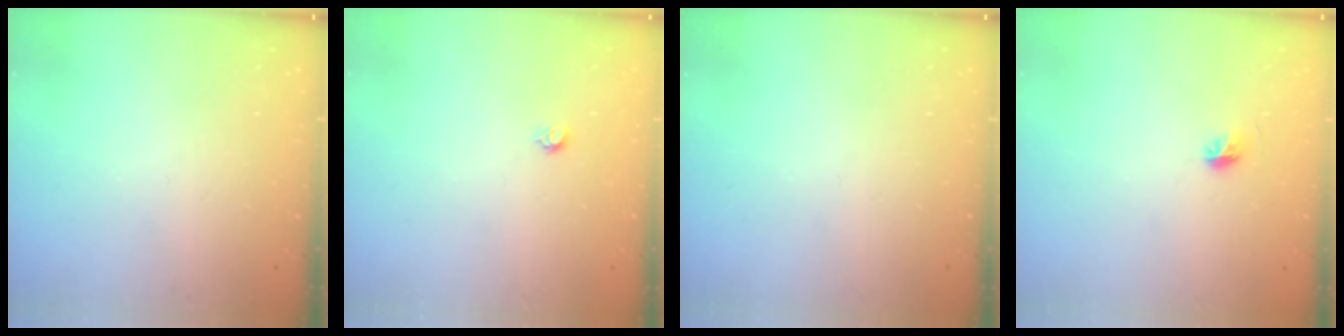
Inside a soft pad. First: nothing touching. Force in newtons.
{"total": 3.5, "press": 3.4, "slide": 0.4}
{"total": 0.0}
{"total": 4.5, "press": 4.3, "slide": 1.4}